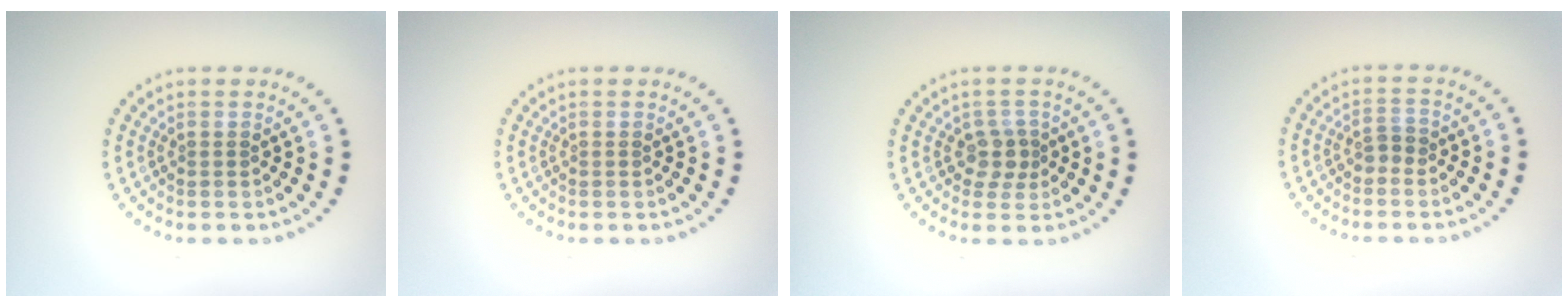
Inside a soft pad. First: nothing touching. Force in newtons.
{"total": 0.0}
{"total": 2.0, "press": 1.7, "slide": 1.2}
{"total": 1.1, "press": 1.1, "slide": 0.4}